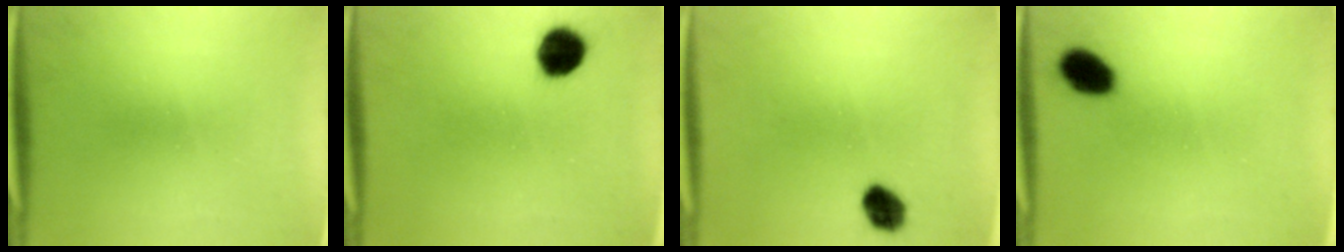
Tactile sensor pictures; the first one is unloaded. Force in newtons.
{"total": 6.9}
{"total": 5.5}
{"total": 6.1}